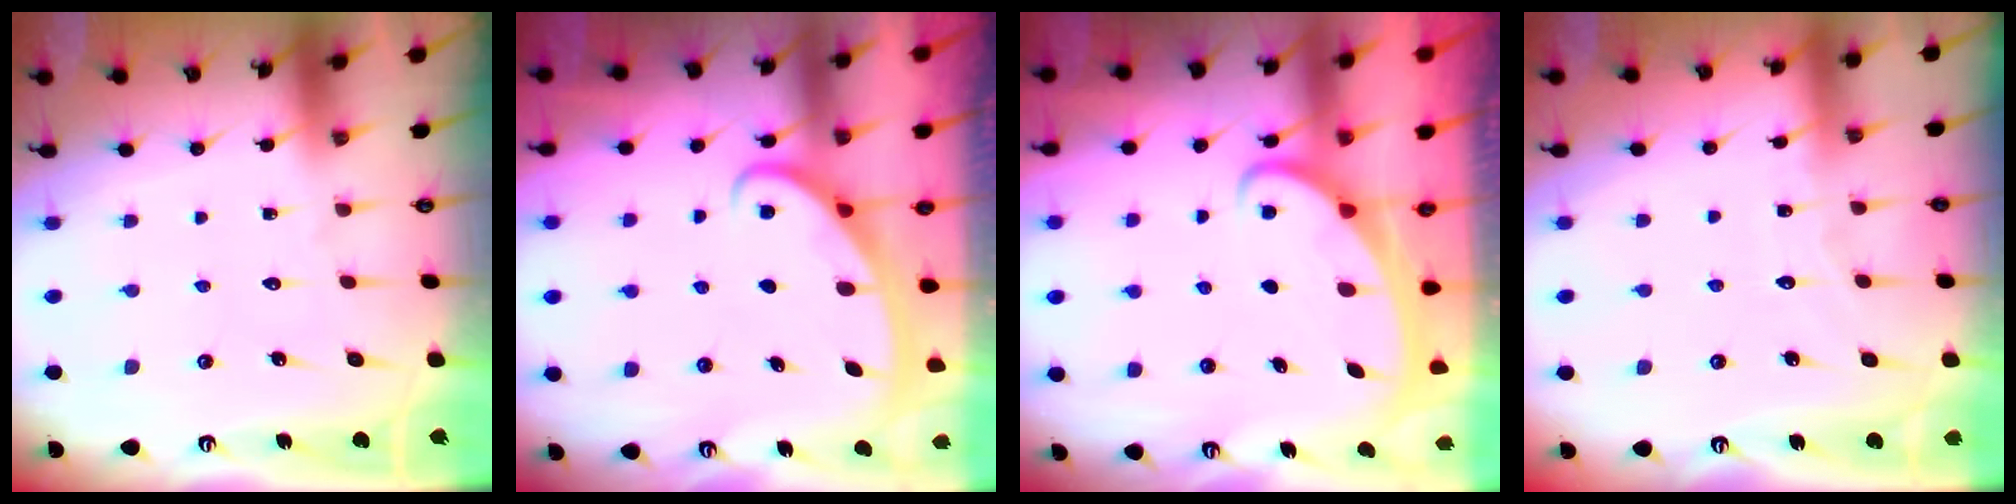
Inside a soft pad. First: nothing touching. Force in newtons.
{"total": 2.8, "press": 2.8, "slide": 0.4}
{"total": 2.1, "press": 2.0, "slide": 0.4}
{"total": 3.4, "press": 3.4, "slide": 0.5}